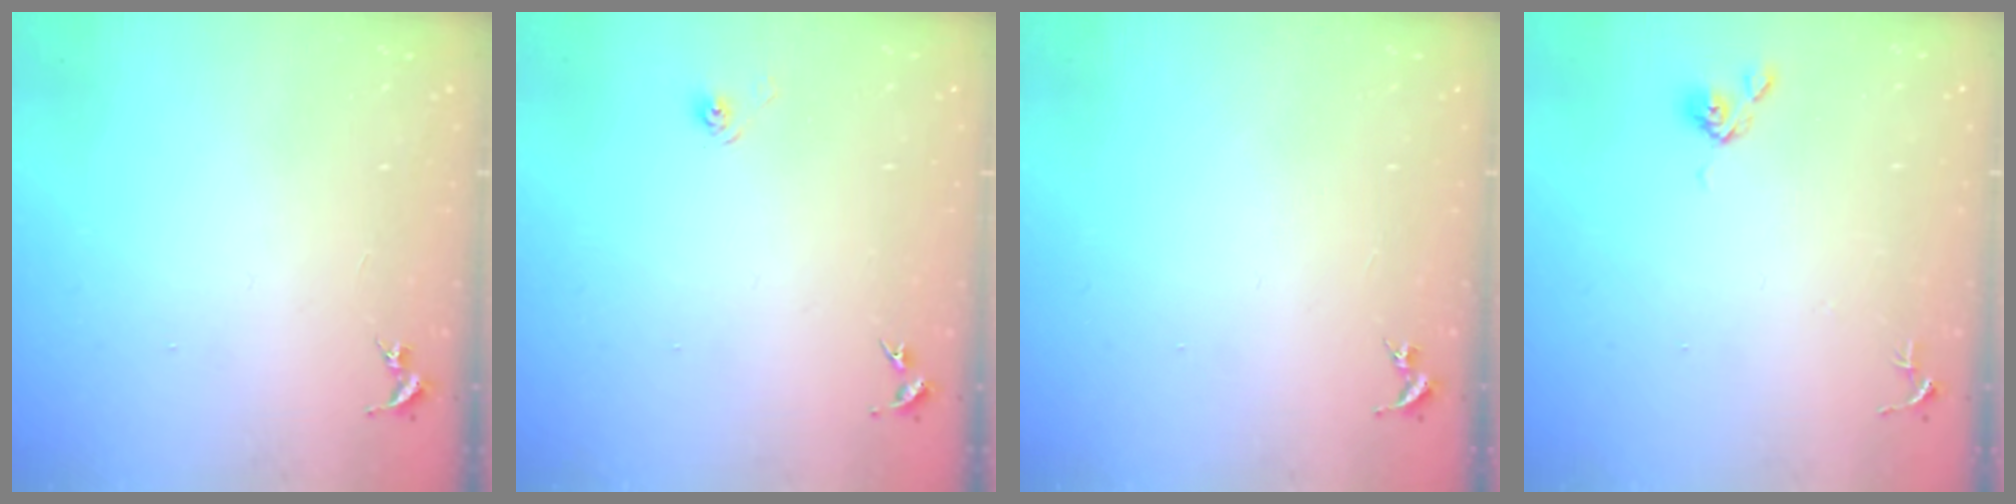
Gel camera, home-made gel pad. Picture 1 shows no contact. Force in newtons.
{"total": 3.0, "press": 2.6, "slide": 1.5}
{"total": 0.0}
{"total": 6.2, "press": 6.2, "slide": 0.6}